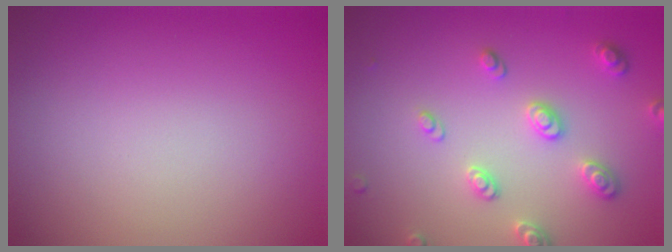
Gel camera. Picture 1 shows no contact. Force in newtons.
{"total": 2.9, "press": 2.7, "slide": 1.0}